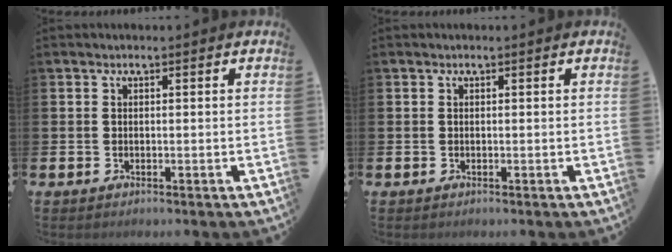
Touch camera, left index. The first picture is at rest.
{"total": 0.0}